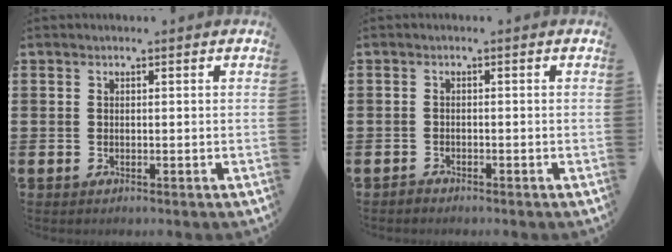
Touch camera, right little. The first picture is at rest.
{"total": 0.8, "force": [-0.7, 0.2, 0.0], "torque": [-0.001, 0.000, -0.016]}